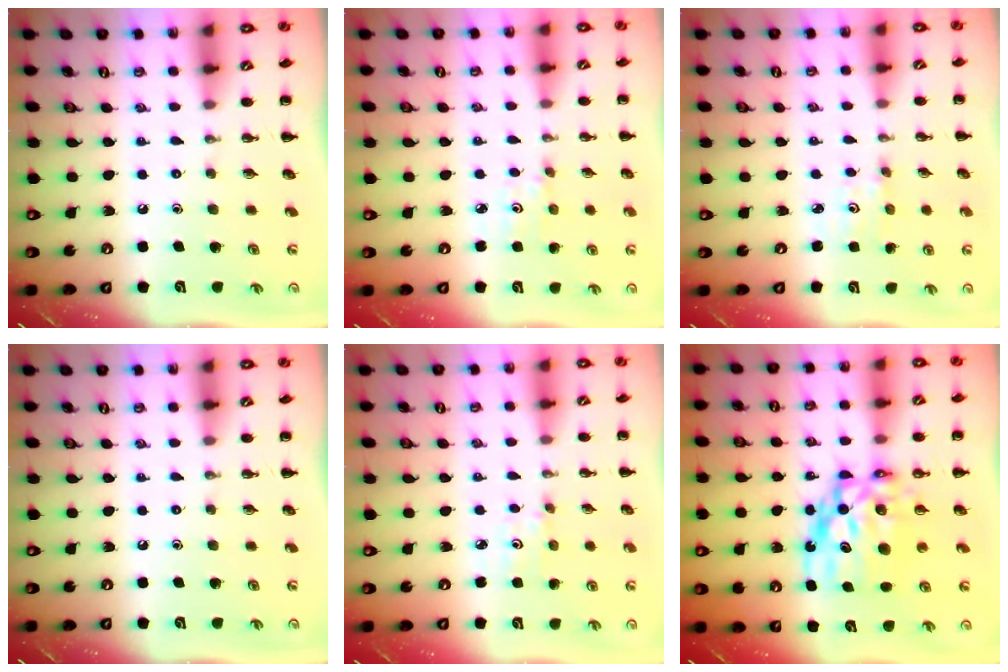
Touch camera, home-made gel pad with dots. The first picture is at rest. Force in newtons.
{"total": 3.2, "press": 3.0, "slide": 0.8}
{"total": 1.2, "press": 1.2, "slide": 0.3}
{"total": 0.0}
{"total": 3.2, "press": 3.0, "slide": 0.8}
{"total": 11.8, "press": 11.4, "slide": 3.1}